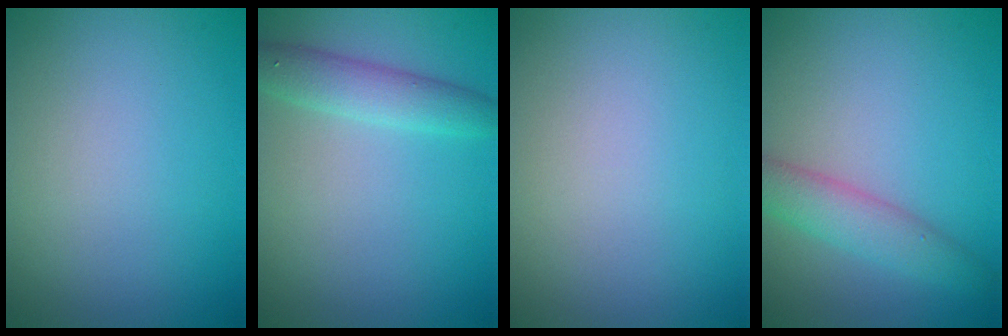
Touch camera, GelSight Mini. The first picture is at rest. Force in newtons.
{"total": 3.0, "press": 3.0, "slide": 0.1}
{"total": 0.0}
{"total": 3.4, "press": 3.4, "slide": 0.0}